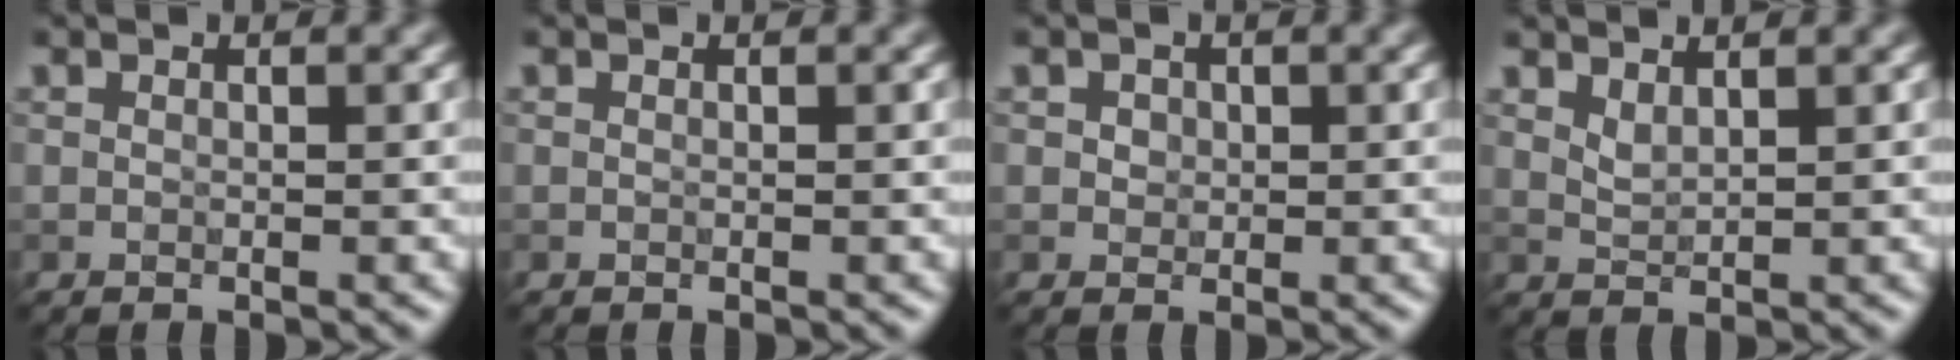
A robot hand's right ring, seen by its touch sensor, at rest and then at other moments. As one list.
[{"total": 0.0}, {"total": 1.3, "force": [0.5, 1.1, 0.4], "torque": [-0.001, 0.007, 0.009]}, {"total": 1.2, "force": [0.9, 0.3, 0.6], "torque": [-0.015, -0.001, 0.027]}]